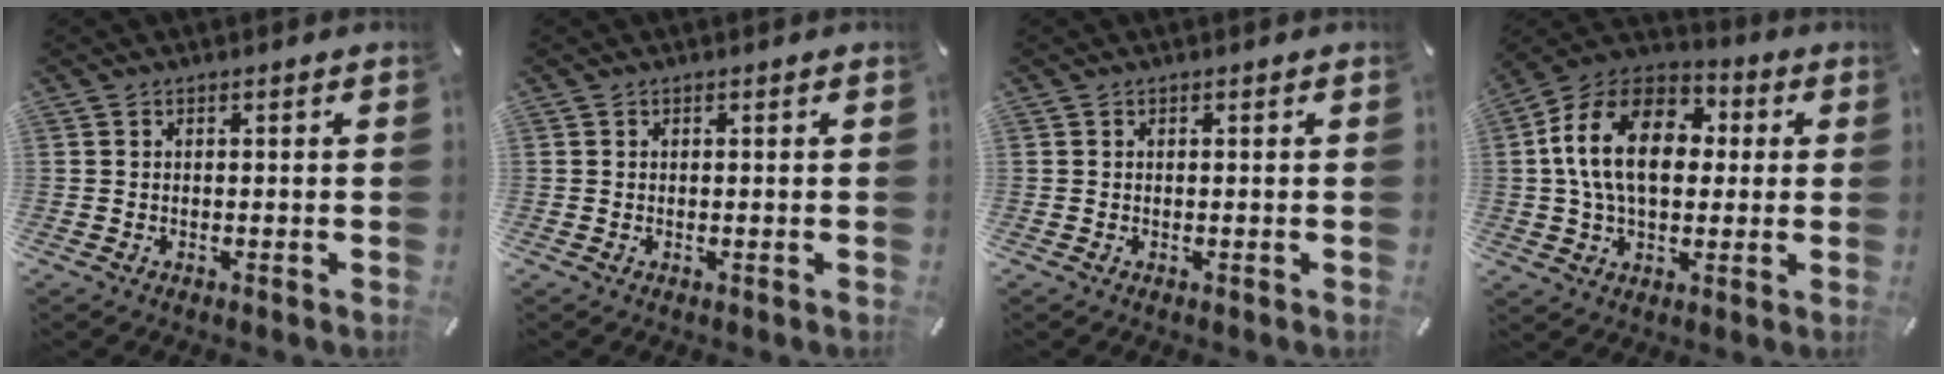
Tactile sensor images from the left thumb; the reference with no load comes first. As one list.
[{"total": 0.0}, {"total": 0.0}, {"total": 17.6, "force": [2.2, 12.2, 12.5], "torque": [-0.250, 0.009, 0.034]}]